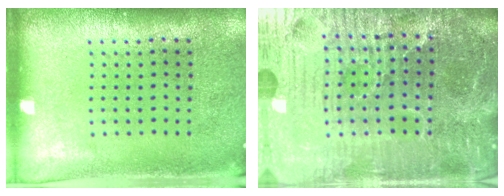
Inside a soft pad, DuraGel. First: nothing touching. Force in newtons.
{"total": 7.3, "press": 6.6, "slide": 3.1}